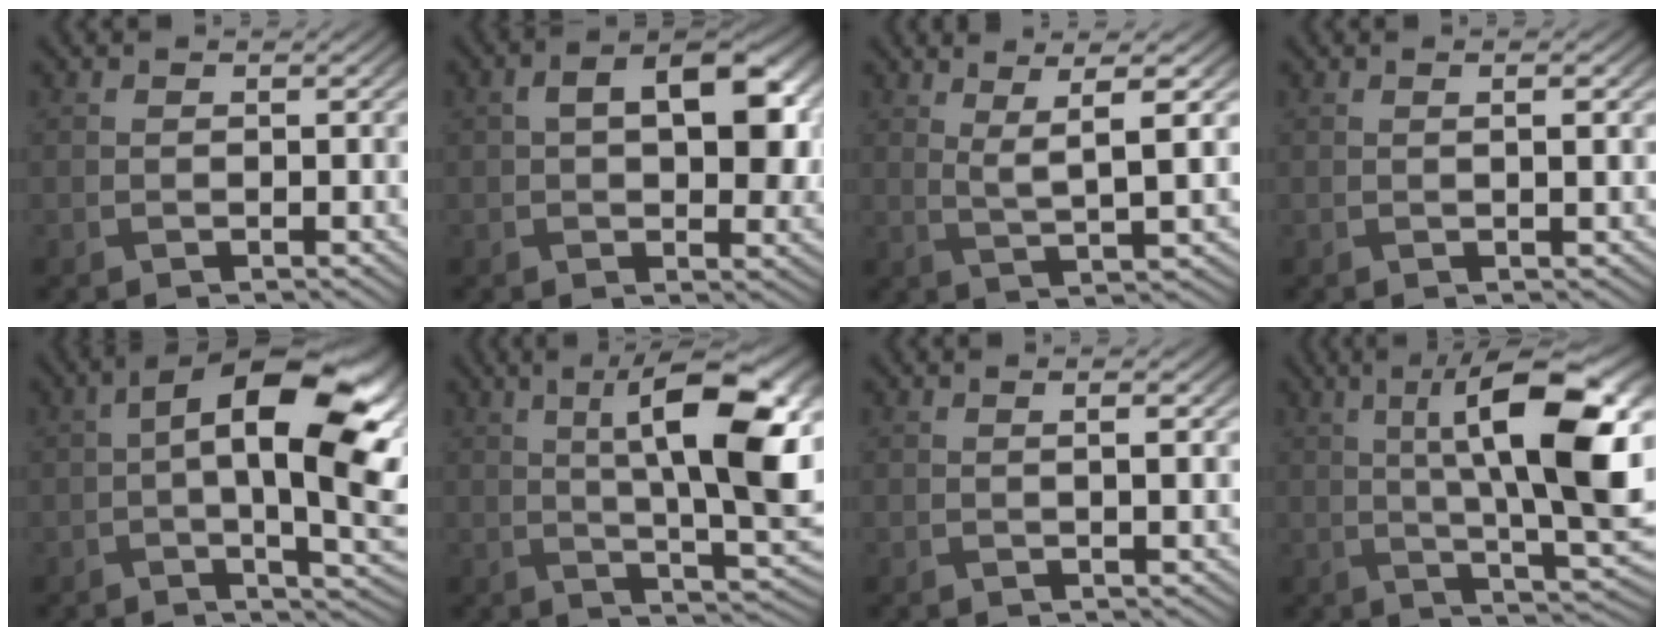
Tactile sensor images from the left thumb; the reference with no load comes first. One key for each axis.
{"total": 9.4, "fx": 2.1, "fy": 5.0, "fz": 7.6, "tx": -0.120, "ty": 0.000, "tz": 0.033}
{"total": 5.2, "fx": 1.9, "fy": 0.7, "fz": 4.8, "tx": -0.097, "ty": 0.004, "tz": 0.040}
{"total": 1.5, "fx": 0.4, "fy": 0.2, "fz": 1.5, "tx": -0.027, "ty": 0.005, "tz": 0.005}
{"total": 15.3, "fx": 2.3, "fy": 6.5, "fz": 13.7, "tx": -0.217, "ty": -0.013, "tz": 0.049}
{"total": 14.0, "fx": 3.3, "fy": 3.8, "fz": 13.1, "tx": -0.203, "ty": -0.002, "tz": 0.058}
{"total": 1.9, "fx": 0.5, "fy": 0.3, "fz": 1.8, "tx": -0.031, "ty": 0.007, "tz": 0.007}
{"total": 15.5, "fx": 3.1, "fy": 4.3, "fz": 14.6, "tx": -0.230, "ty": 0.006, "tz": 0.056}